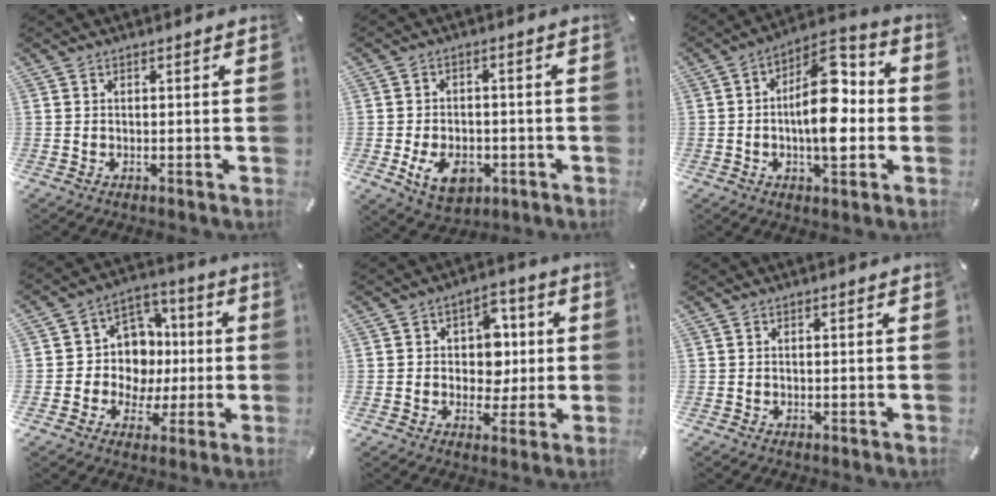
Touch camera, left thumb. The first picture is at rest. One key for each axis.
{"total": 8.8, "fx": -3.0, "fy": 6.2, "fz": 5.4, "tx": -0.100, "ty": 0.008, "tz": -0.055}
{"total": 16.4, "fx": -0.5, "fy": 7.9, "fz": 14.4, "tx": -0.228, "ty": -0.002, "tz": -0.010}
{"total": 11.3, "fx": -0.2, "fy": 10.9, "fz": 2.7, "tx": -0.042, "ty": 0.001, "tz": 0.009}
{"total": 9.1, "fx": 0.3, "fy": 7.8, "fz": 4.8, "tx": -0.058, "ty": 0.007, "tz": 0.005}
{"total": 0.0}